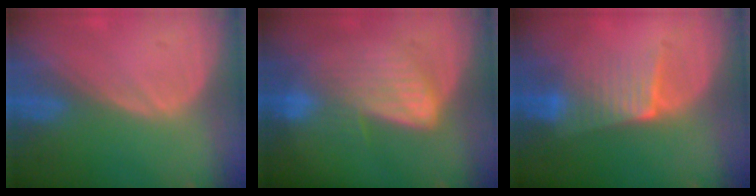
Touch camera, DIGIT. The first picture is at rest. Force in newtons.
{"total": 6.5, "press": 6.5, "slide": 1.0}
{"total": 6.5, "press": 5.8, "slide": 2.9}